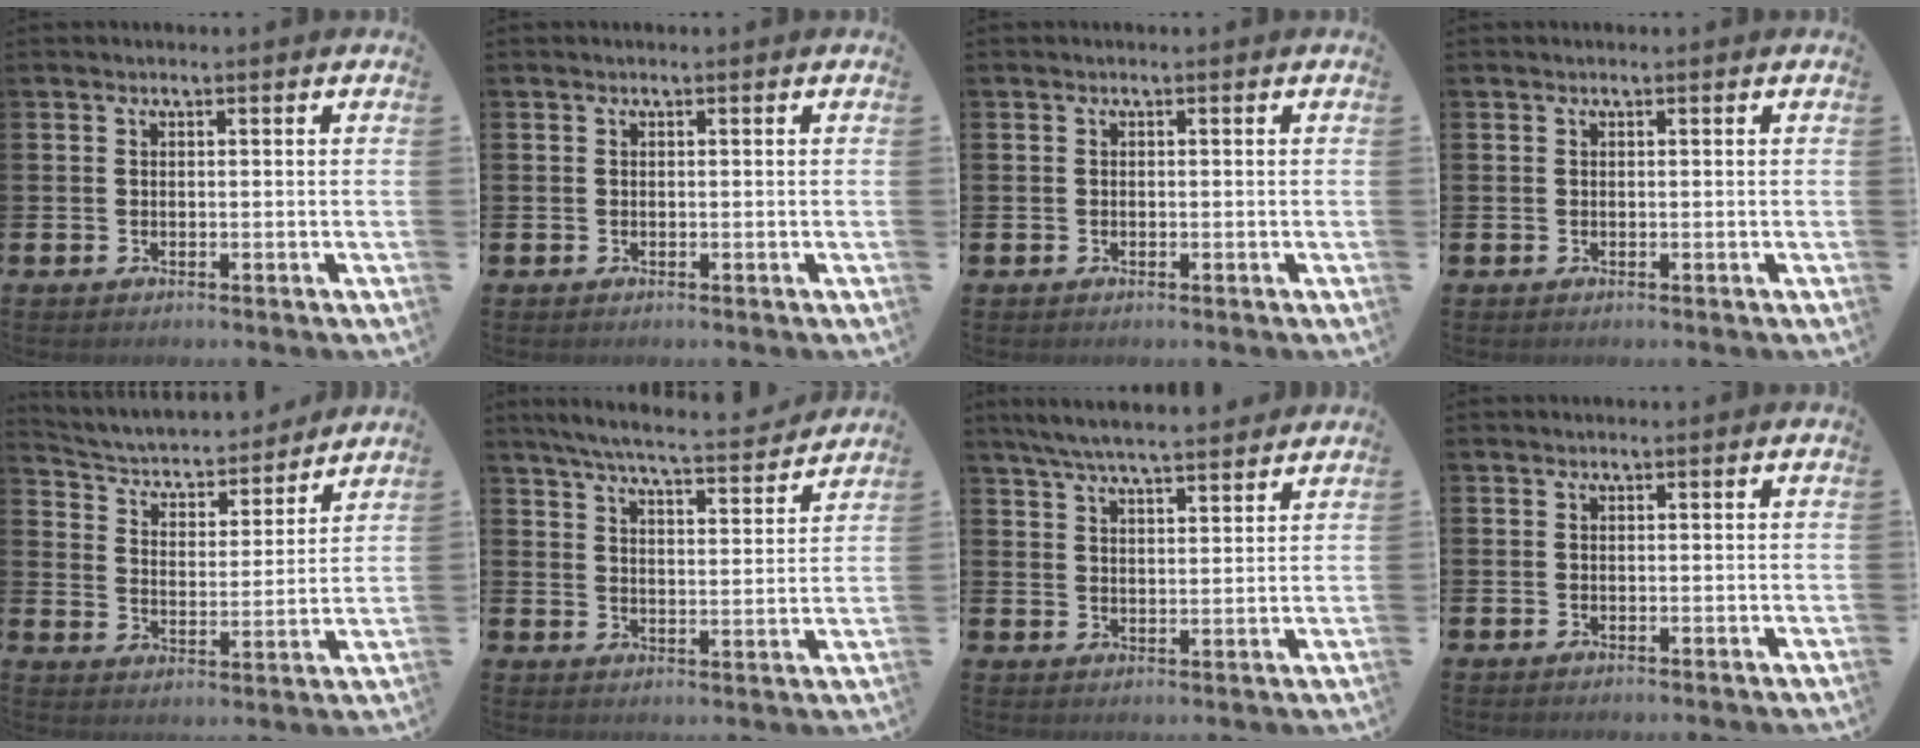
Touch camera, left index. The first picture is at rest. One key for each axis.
{"total": 0.0}
{"total": 0.0}
{"total": 0.0}
{"total": 4.7, "fx": 4.3, "fy": 1.5, "fz": 1.0, "tx": -0.048, "ty": -0.040, "tz": 0.065}
{"total": 6.5, "fx": 6.1, "fy": 0.3, "fz": 2.2, "tx": -0.058, "ty": -0.042, "tz": 0.102}
{"total": 6.3, "fx": 6.1, "fy": 0.6, "fz": 1.8, "tx": -0.049, "ty": -0.027, "tz": 0.108}
{"total": 0.0}